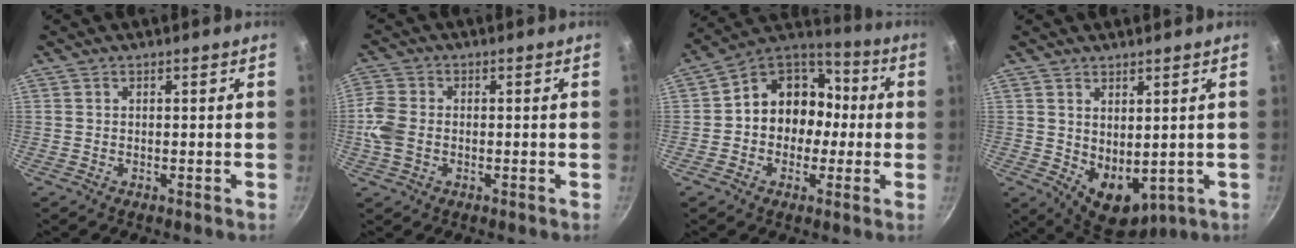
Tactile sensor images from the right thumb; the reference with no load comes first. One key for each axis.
{"total": 5.9, "fx": -1.0, "fy": 4.3, "fz": 3.9, "tx": -0.087, "ty": 0.007, "tz": -0.028}
{"total": 13.9, "fx": -0.9, "fy": 11.8, "fz": 7.3, "tx": -0.058, "ty": 0.050, "tz": -0.031}
{"total": 8.9, "fx": 1.0, "fy": 5.8, "fz": 6.7, "tx": -0.074, "ty": -0.026, "tz": 0.038}